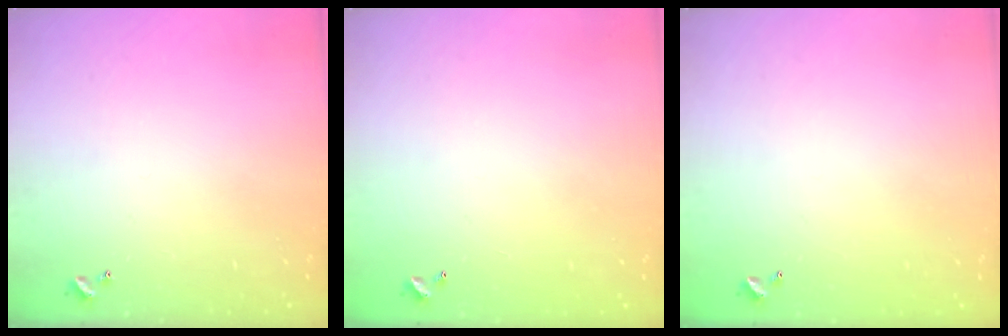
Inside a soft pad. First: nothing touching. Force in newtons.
{"total": 2.9, "press": 2.9, "slide": 0.1}
{"total": 2.8, "press": 2.8, "slide": 0.1}